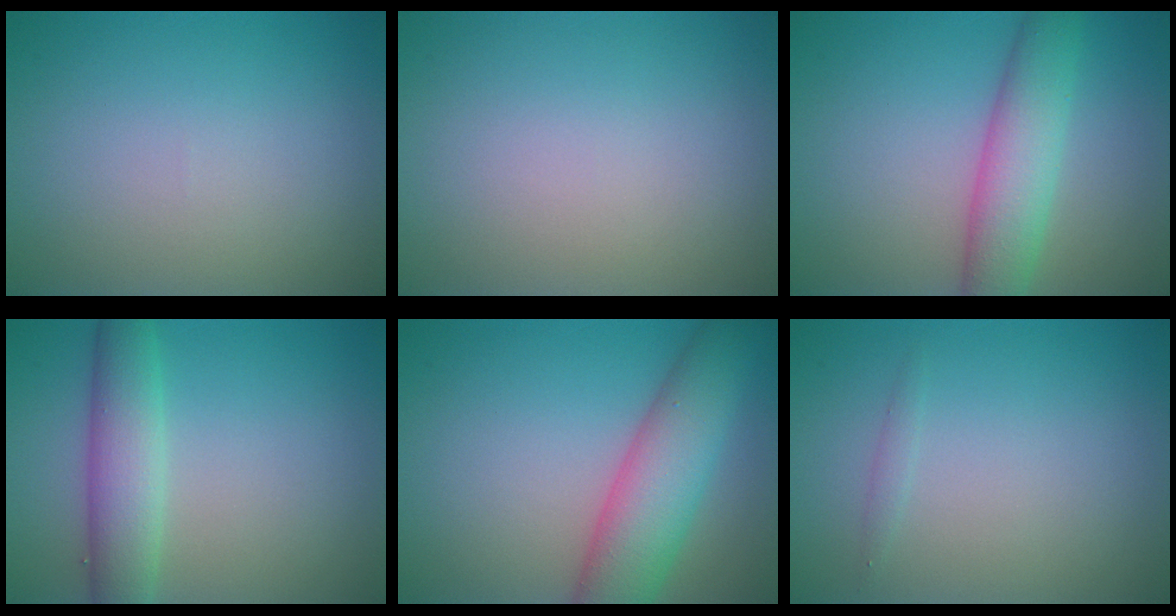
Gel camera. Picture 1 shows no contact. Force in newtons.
{"total": 0.0}
{"total": 5.2, "press": 5.2, "slide": 0.1}
{"total": 4.5, "press": 4.5, "slide": 0.1}
{"total": 7.1, "press": 7.1, "slide": 0.3}
{"total": 0.6, "press": 0.6, "slide": 0.0}